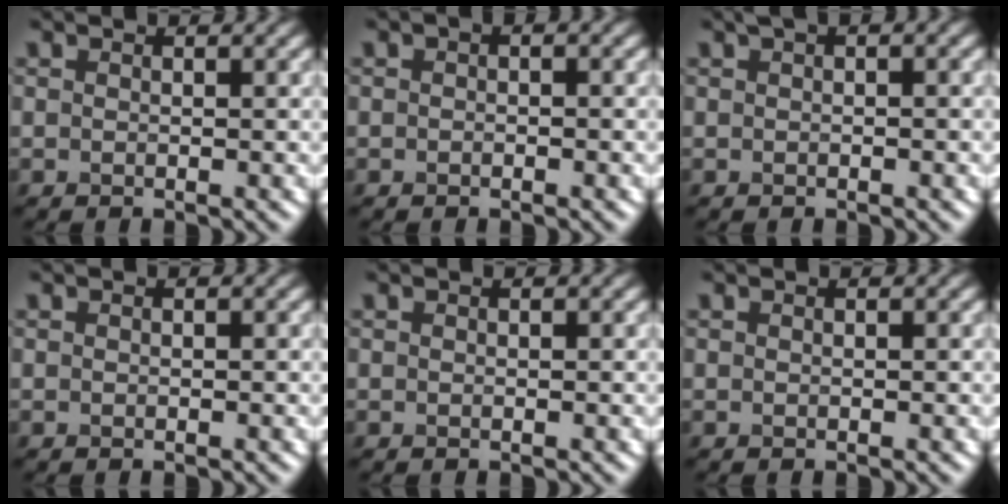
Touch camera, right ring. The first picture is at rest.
{"total": 0.8, "force": [0.0, 0.4, 0.6], "torque": [-0.012, 0.000, -0.005]}
{"total": 1.1, "force": [0.5, 0.4, 0.9], "torque": [-0.015, 0.004, 0.009]}
{"total": 0.0}
{"total": 0.0}
{"total": 0.0}